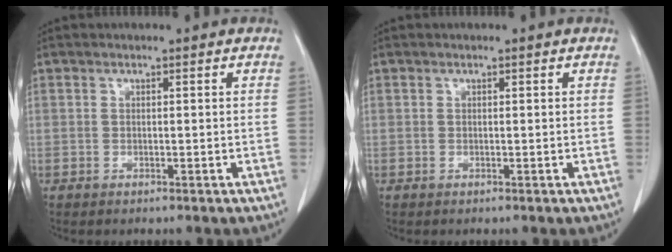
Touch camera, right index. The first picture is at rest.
{"total": 0.0}